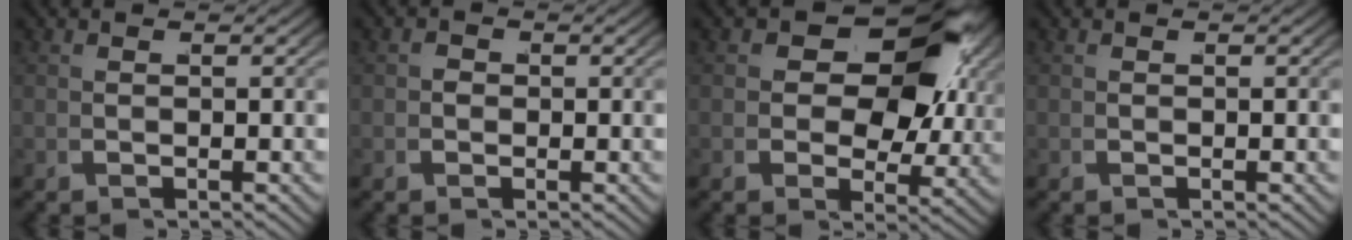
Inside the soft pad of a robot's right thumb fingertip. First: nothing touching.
{"total": 0.9, "force": [-0.3, 0.9, 0.3], "torque": [-0.006, -0.007, -0.005]}
{"total": 11.2, "force": [2.2, 7.0, 8.5], "torque": [-0.134, -0.022, 0.040]}
{"total": 0.0}